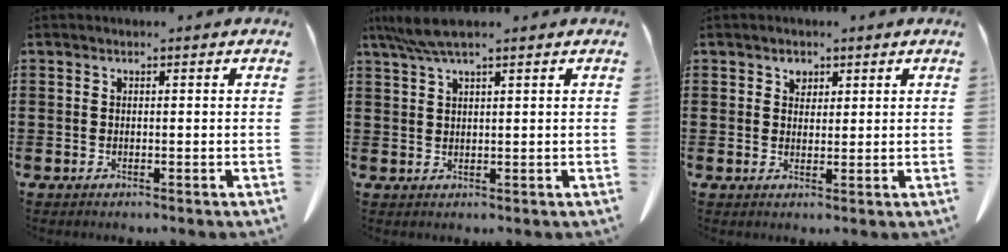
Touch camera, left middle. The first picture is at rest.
{"total": 4.6, "force": [3.4, 0.3, 3.1], "torque": [-0.068, -0.003, 0.064]}
{"total": 1.7, "force": [1.2, 1.1, 0.5], "torque": [-0.005, 0.001, 0.021]}